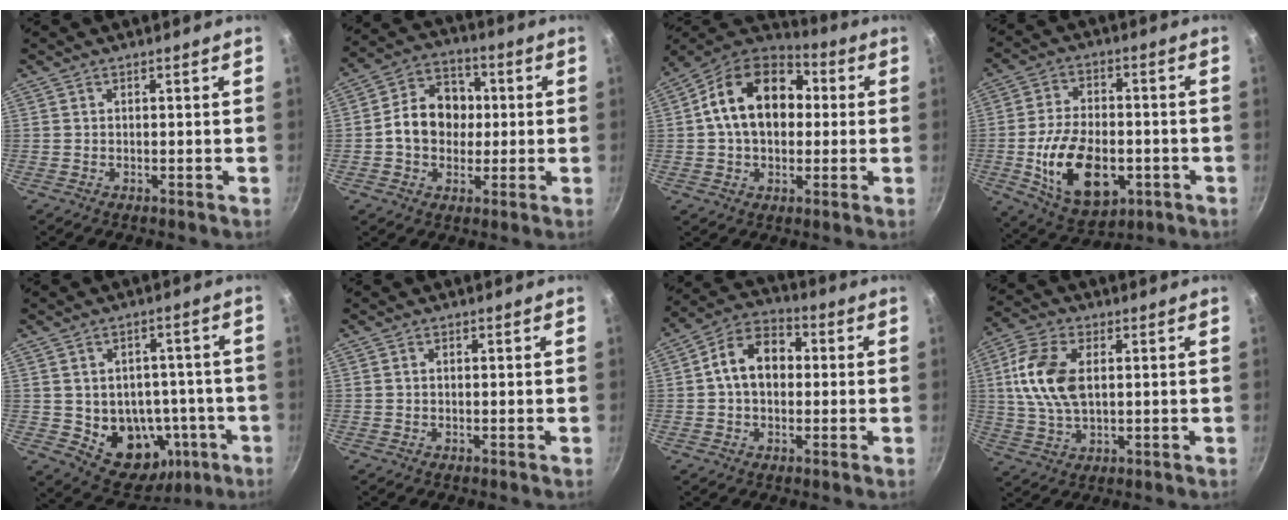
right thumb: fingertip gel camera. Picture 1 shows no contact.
{"total": 11.9, "force": [0.1, 9.6, 7.1], "torque": [-0.080, 0.021, -0.013]}
{"total": 17.9, "force": [2.2, 12.6, 12.5], "torque": [-0.178, 0.034, 0.019]}
{"total": 17.3, "force": [-4.1, 10.4, 13.1], "torque": [-0.214, 0.011, -0.055]}
{"total": 14.8, "force": [-3.5, 11.6, 8.4], "torque": [-0.075, 0.021, -0.028]}
{"total": 0.5, "force": [0.1, 0.3, 0.4], "torque": [-0.006, 0.003, 0.002]}
{"total": 10.9, "force": [0.8, 7.8, 7.5], "torque": [-0.090, 0.031, -0.005]}
{"total": 12.0, "force": [1.8, 7.1, 9.5], "torque": [-0.181, 0.007, 0.031]}